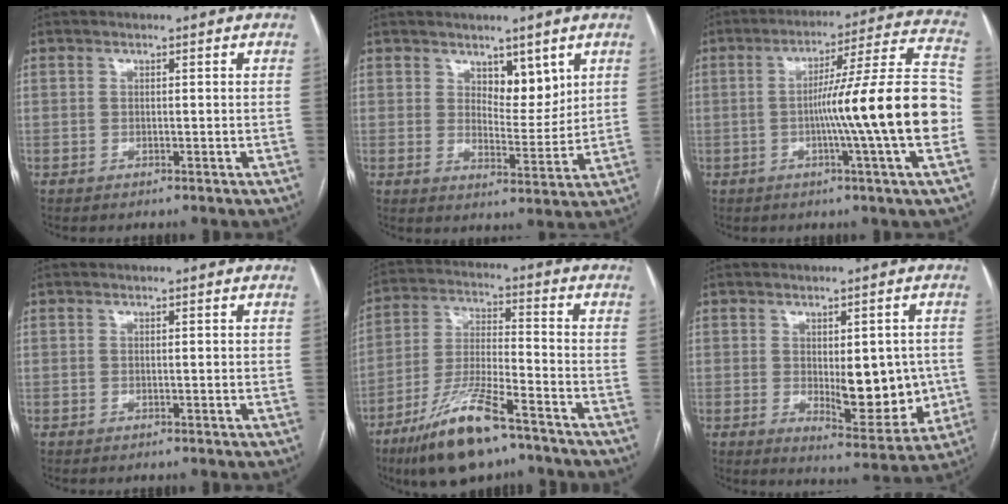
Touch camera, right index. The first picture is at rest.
{"total": 5.5, "force": [3.3, 2.7, 3.5], "torque": [-0.048, -0.007, 0.056]}
{"total": 17.8, "force": [-3.1, -1.4, 17.4], "torque": [-0.256, 0.010, -0.057]}
{"total": 0.7, "force": [0.1, 0.1, 0.6], "torque": [-0.010, 0.000, 0.001]}
{"total": 14.3, "force": [-9.7, 2.9, 10.1], "torque": [-0.203, -0.023, -0.174]}
{"total": 10.5, "force": [-0.6, 4.1, 9.6], "torque": [-0.125, -0.007, 0.007]}